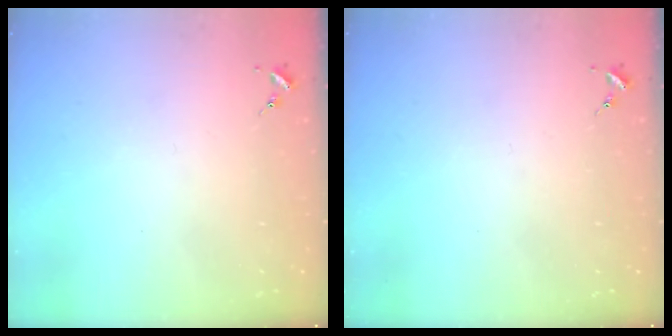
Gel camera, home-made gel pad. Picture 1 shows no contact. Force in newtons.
{"total": 0.0}